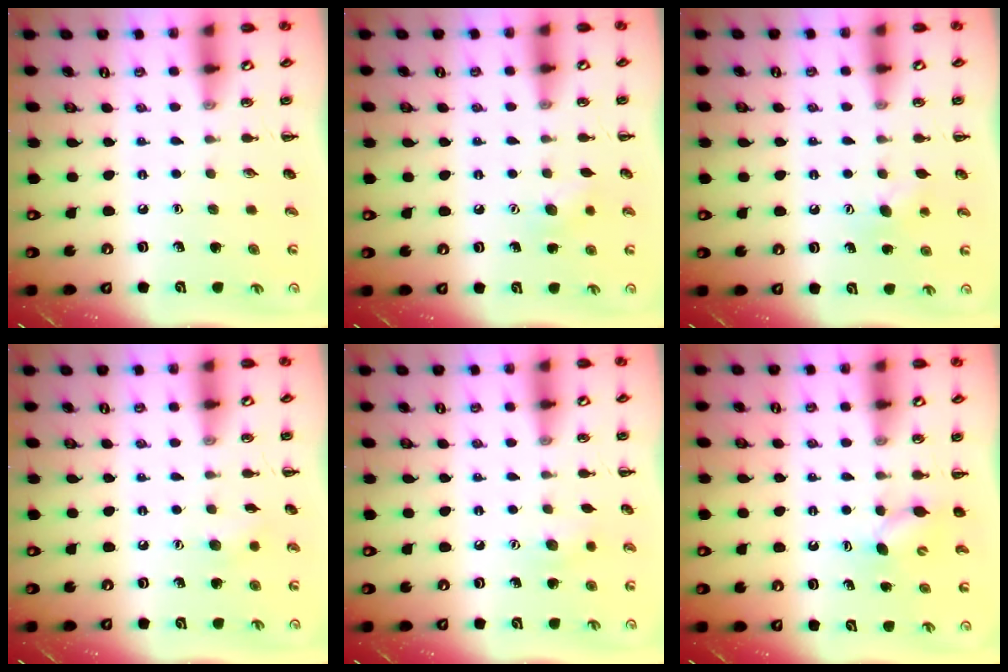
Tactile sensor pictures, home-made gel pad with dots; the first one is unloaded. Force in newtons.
{"total": 6.5, "press": 6.3, "slide": 1.6}
{"total": 6.5, "press": 6.3, "slide": 1.5}
{"total": 5.3, "press": 5.2, "slide": 1.2}
{"total": 6.3, "press": 6.1, "slide": 1.4}
{"total": 4.6, "press": 4.6, "slide": 0.4}